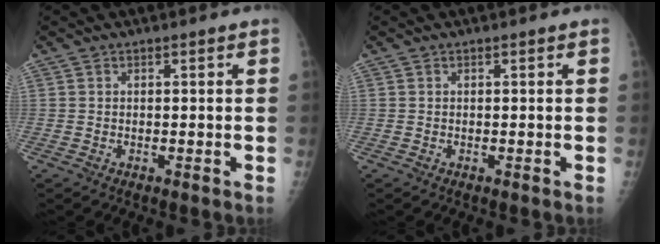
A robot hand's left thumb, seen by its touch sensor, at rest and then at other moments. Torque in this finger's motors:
{"motor_torque": [-0.01, 0.01, -0.04, 0.01, 0.00]}